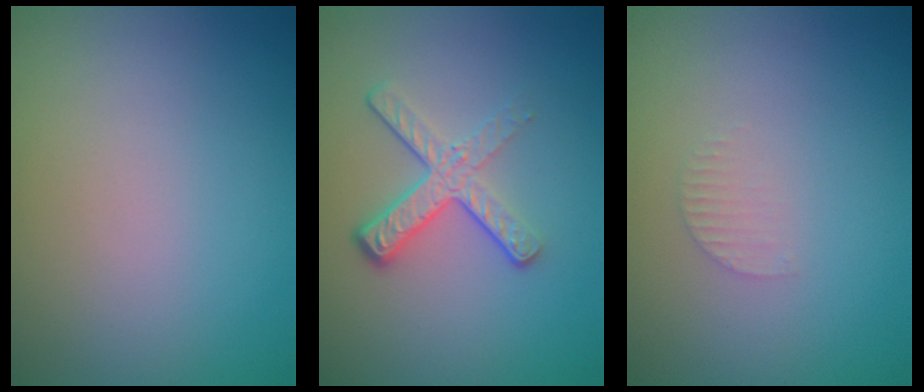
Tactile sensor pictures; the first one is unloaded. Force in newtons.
{"total": 4.0, "press": 2.6, "slide": 3.1}
{"total": 0.8, "press": 0.8, "slide": 0.2}